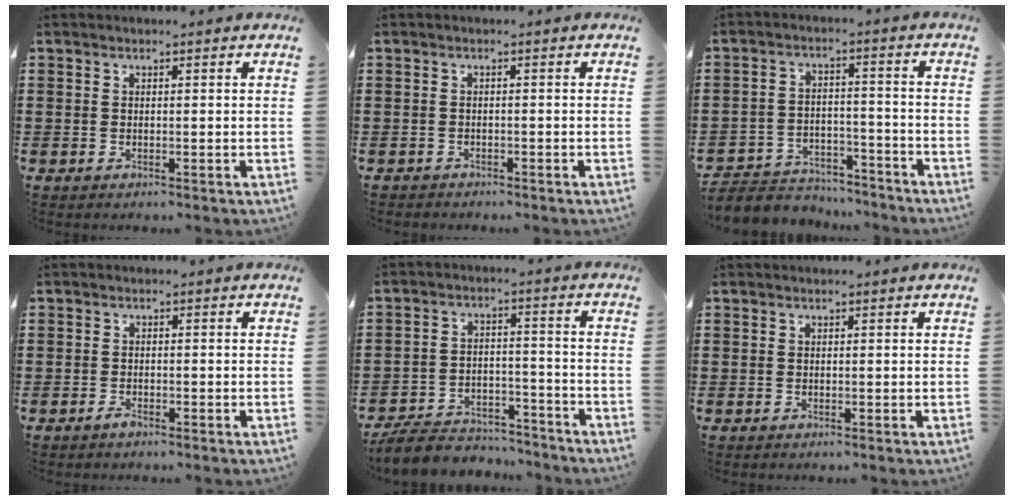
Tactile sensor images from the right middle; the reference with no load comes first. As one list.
[{"total": 0.7, "force": [-0.7, 0.2, -0.1], "torque": [0.000, 0.002, -0.016]}, {"total": 4.7, "force": [-4.6, 1.3, 0.3], "torque": [-0.014, 0.010, -0.097]}, {"total": 1.1, "force": [-0.9, 0.5, 0.4], "torque": [-0.009, -0.004, -0.018]}, {"total": 6.4, "force": [-6.2, 1.5, 1.0], "torque": [-0.025, 0.014, -0.124]}, {"total": 0.0}]